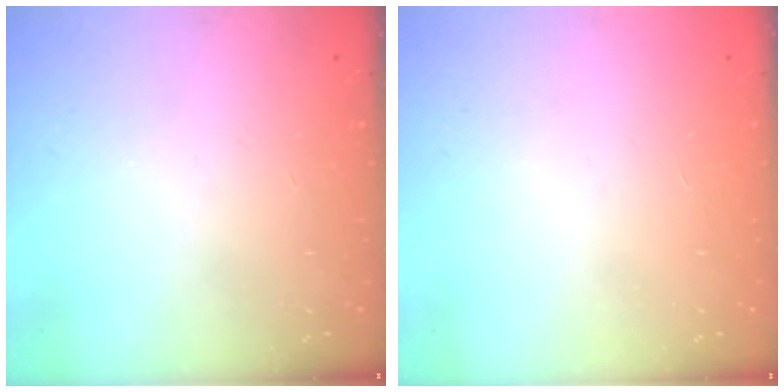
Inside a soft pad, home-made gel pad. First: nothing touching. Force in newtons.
{"total": 1.7, "press": 1.7, "slide": 0.1}